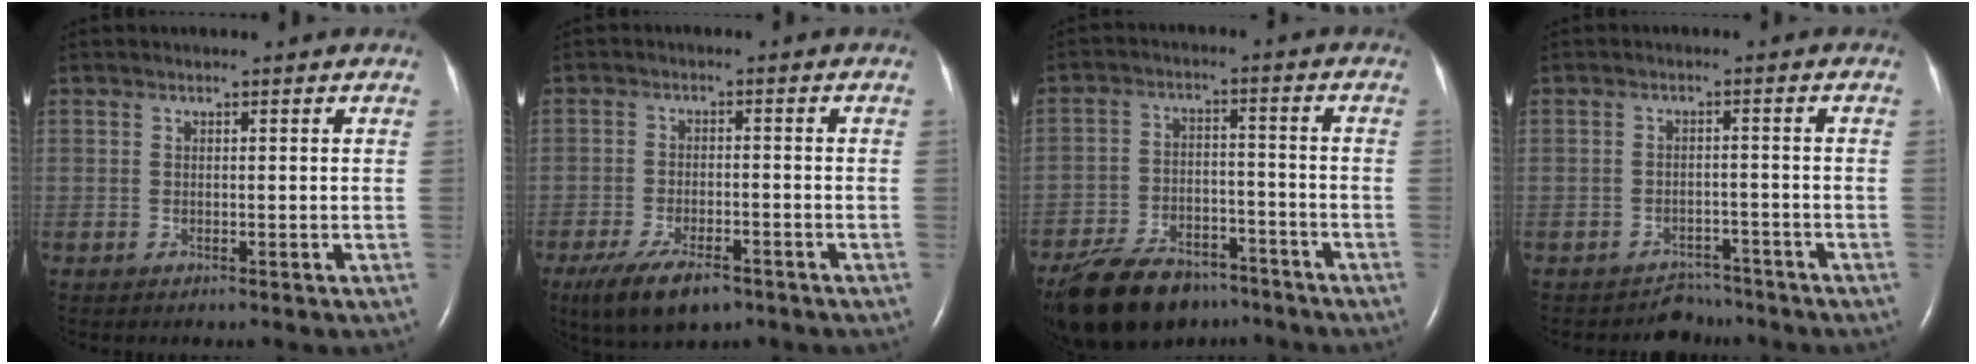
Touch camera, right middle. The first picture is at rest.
{"total": 8.3, "force": [-5.7, 3.0, 5.2], "torque": [-0.100, -0.012, -0.096]}
{"total": 15.1, "force": [-12.0, 6.5, 6.3], "torque": [-0.128, 0.002, -0.191]}
{"total": 3.6, "force": [-3.1, 1.5, -0.9], "torque": [0.009, 0.010, -0.046]}